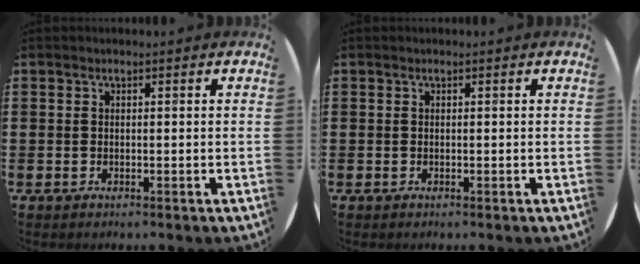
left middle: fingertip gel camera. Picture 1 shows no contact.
{"total": 0.0}